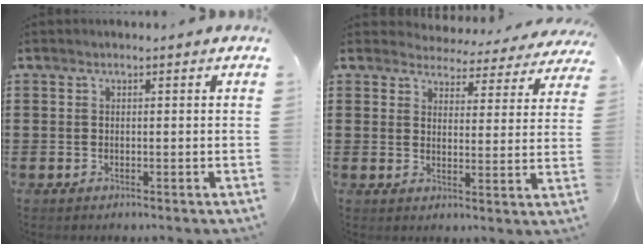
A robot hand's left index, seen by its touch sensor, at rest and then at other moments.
{"total": 3.9, "force": [3.9, 0.5, 0.1], "torque": [-0.018, -0.033, 0.064]}